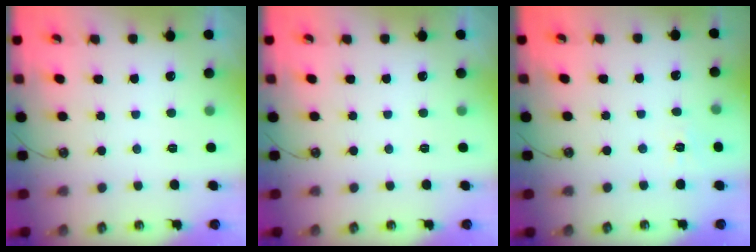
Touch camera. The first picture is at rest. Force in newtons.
{"total": 0.0}
{"total": 3.4, "press": 3.4, "slide": 0.6}